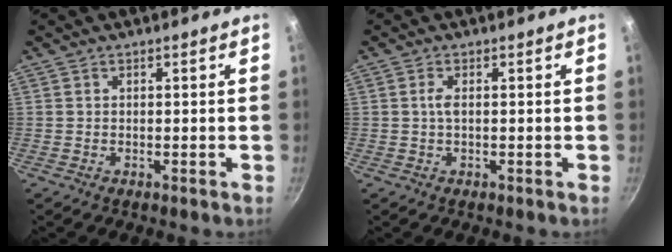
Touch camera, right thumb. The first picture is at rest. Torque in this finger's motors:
{"motor_torque": [0.28, -0.39, 0.42, 0.10, 0.00]}